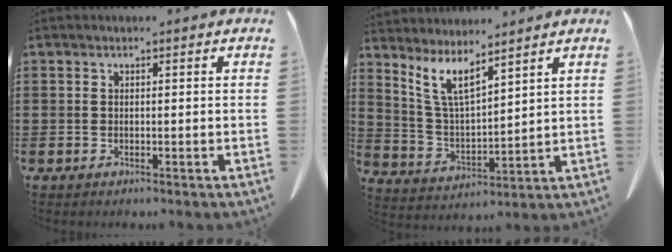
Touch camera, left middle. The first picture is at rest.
{"total": 6.7, "force": [5.1, 1.3, 4.2], "torque": [-0.097, -0.027, 0.091]}